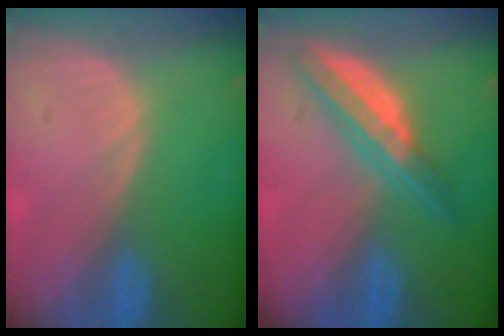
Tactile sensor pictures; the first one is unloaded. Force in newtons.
{"total": 6.6, "press": 5.6, "slide": 3.4}